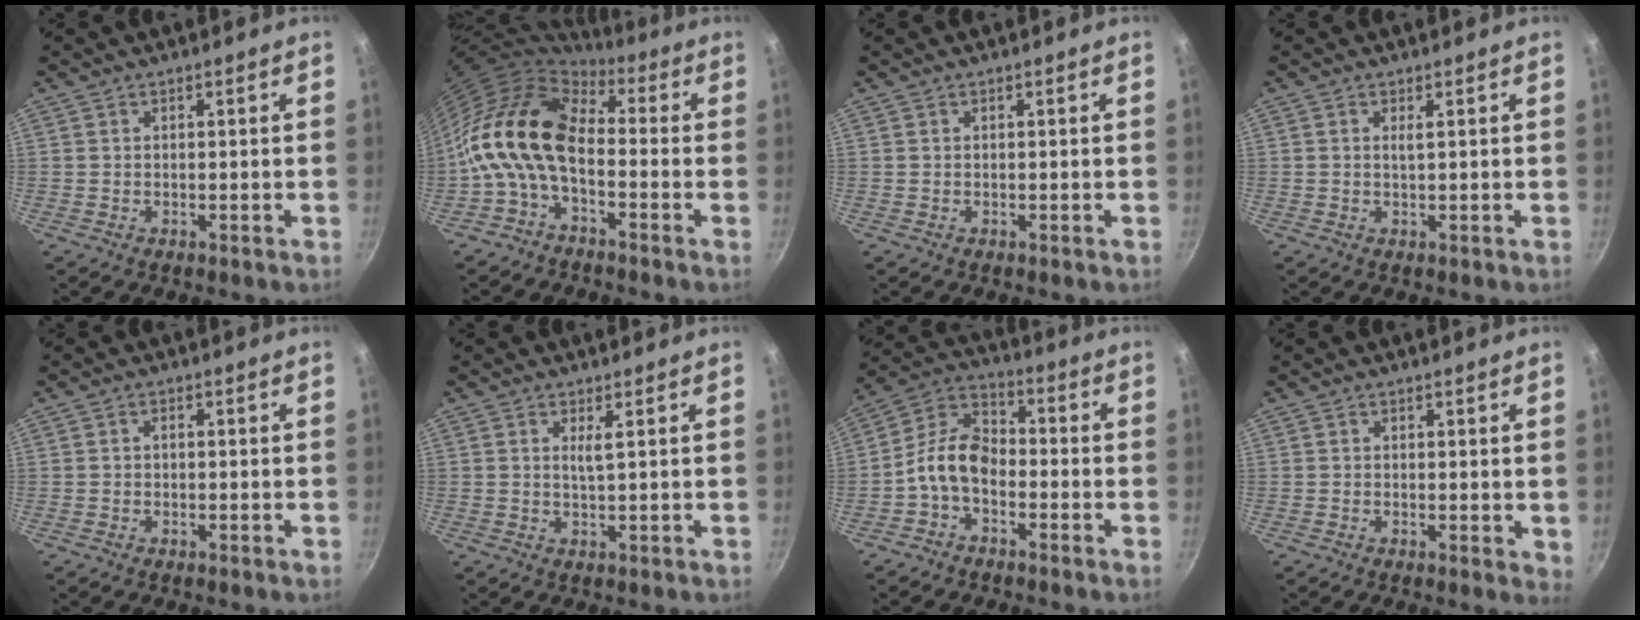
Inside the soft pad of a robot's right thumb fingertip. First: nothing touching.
{"total": 13.4, "force": [-2.2, 7.9, 10.5], "torque": [-0.184, 0.033, -0.061]}
{"total": 0.0}
{"total": 1.0, "force": [0.3, 0.1, 0.9], "torque": [-0.020, 0.000, 0.006]}
{"total": 0.9, "force": [-0.2, 0.7, 0.6], "torque": [-0.010, 0.005, -0.004]}
{"total": 1.9, "force": [0.7, 0.1, 1.8], "torque": [-0.036, -0.003, 0.013]}
{"total": 9.3, "force": [-3.0, 6.0, 6.5], "torque": [-0.109, 0.046, -0.078]}
{"total": 2.2, "force": [0.2, 1.0, 1.9], "torque": [-0.020, -0.005, 0.001]}